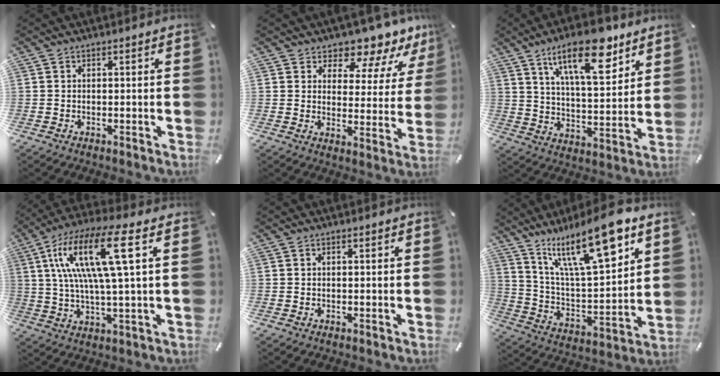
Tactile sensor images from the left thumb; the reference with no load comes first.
{"total": 8.4, "force": [7.4, 3.3, 2.0], "torque": [-0.023, -0.077, 0.126]}
{"total": 18.3, "force": [10.9, 7.1, 12.9], "torque": [-0.207, -0.042, 0.177]}
{"total": 17.0, "force": [5.2, 3.1, 15.9], "torque": [-0.329, -0.006, 0.075]}
{"total": 0.0}
{"total": 20.7, "force": [13.0, 6.7, 14.7], "torque": [-0.262, -0.072, 0.216]}